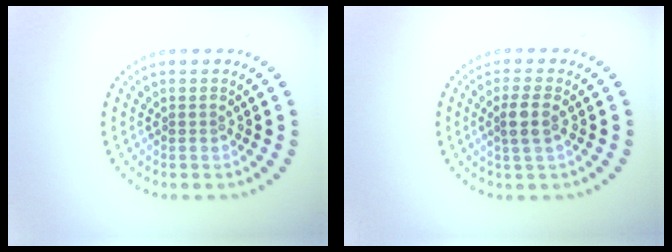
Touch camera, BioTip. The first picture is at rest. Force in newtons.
{"total": 2.2, "press": 2.0, "slide": 1.0}